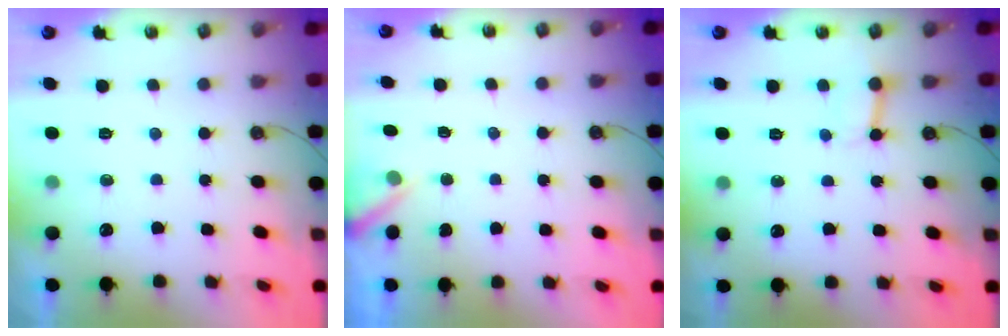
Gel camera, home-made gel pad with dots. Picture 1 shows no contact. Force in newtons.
{"total": 2.4, "press": 2.4, "slide": 0.3}
{"total": 2.5, "press": 2.5, "slide": 0.0}